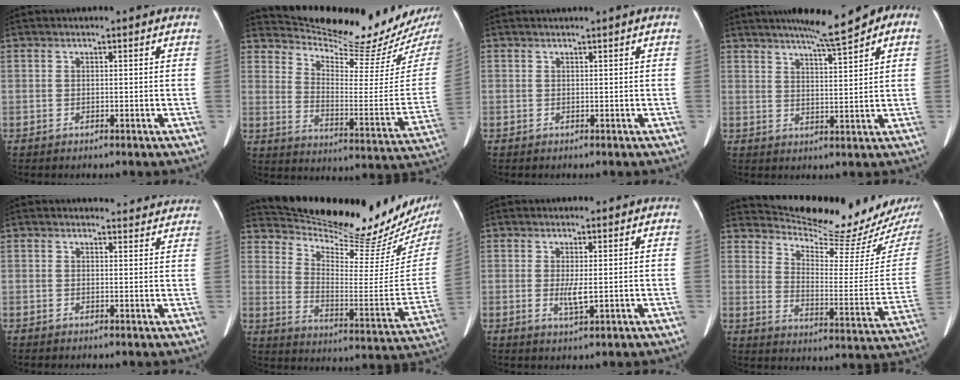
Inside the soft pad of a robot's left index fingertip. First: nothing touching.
{"total": 20.1, "force": [19.0, 0.8, 6.6], "torque": [-0.107, -0.091, 0.260]}
{"total": 0.0}
{"total": 9.6, "force": [6.6, 0.7, 6.9], "torque": [-0.094, 0.024, 0.089]}
{"total": 6.8, "force": [6.4, 2.1, 0.2], "torque": [0.022, 0.001, 0.047]}
{"total": 26.7, "force": [24.3, 3.7, 10.5], "torque": [-0.170, -0.096, 0.325]}
{"total": 2.4, "force": [0.1, 0.4, 2.3], "torque": [-0.046, -0.007, 0.007]}
{"total": 17.9, "force": [17.3, 0.4, 4.9], "torque": [-0.080, -0.090, 0.231]}